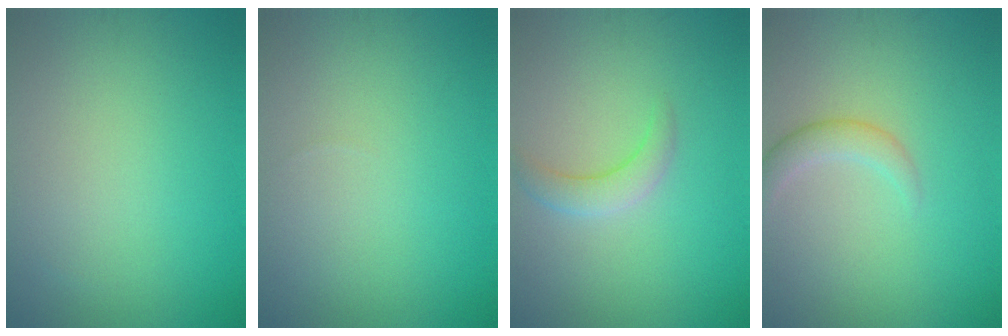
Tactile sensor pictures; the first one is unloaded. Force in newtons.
{"total": 0.0}
{"total": 2.2, "press": 2.2, "slide": 0.2}
{"total": 2.0, "press": 2.0, "slide": 0.1}